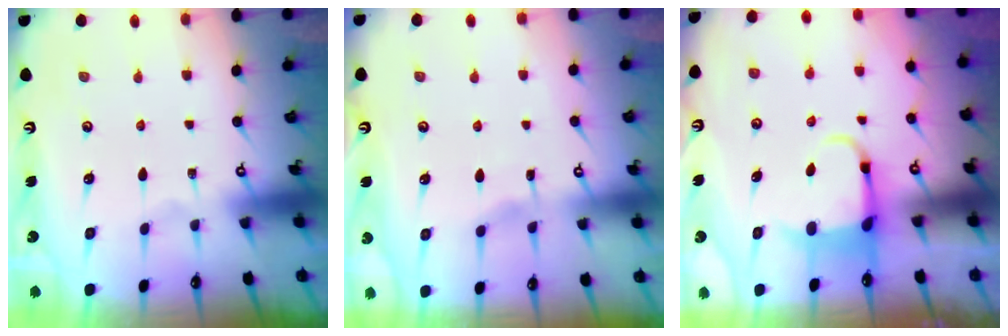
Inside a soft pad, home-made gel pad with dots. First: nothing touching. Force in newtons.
{"total": 2.6, "press": 2.5, "slide": 0.4}
{"total": 4.0, "press": 3.8, "slide": 0.9}